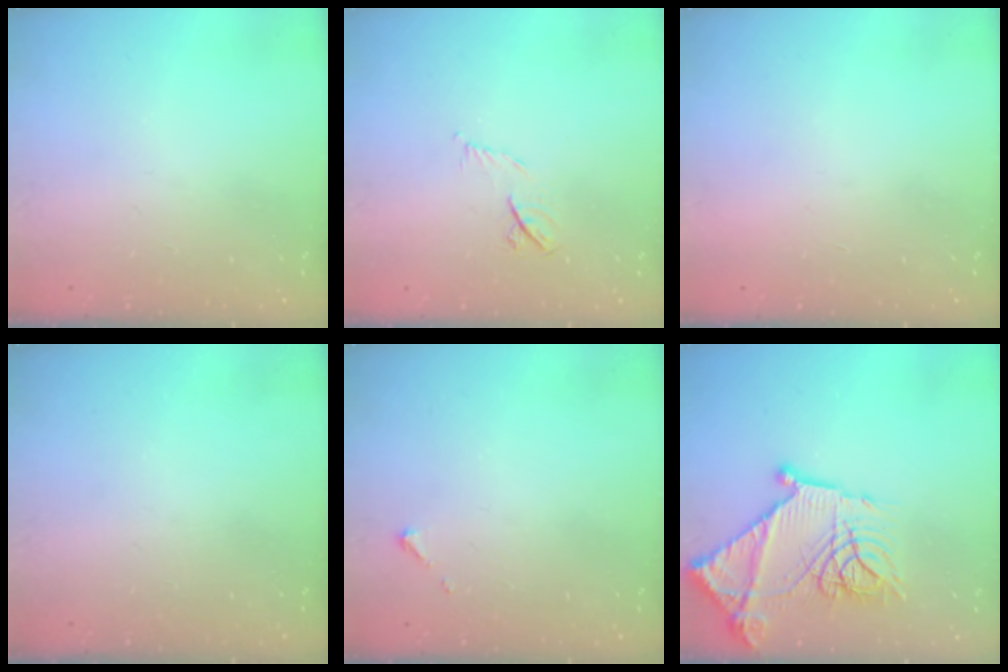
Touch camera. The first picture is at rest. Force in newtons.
{"total": 5.2, "press": 5.1, "slide": 0.8}
{"total": 1.5, "press": 1.5, "slide": 0.1}
{"total": 0.0}
{"total": 2.6, "press": 2.6, "slide": 0.3}
{"total": 21.3, "press": 21.2, "slide": 1.6}